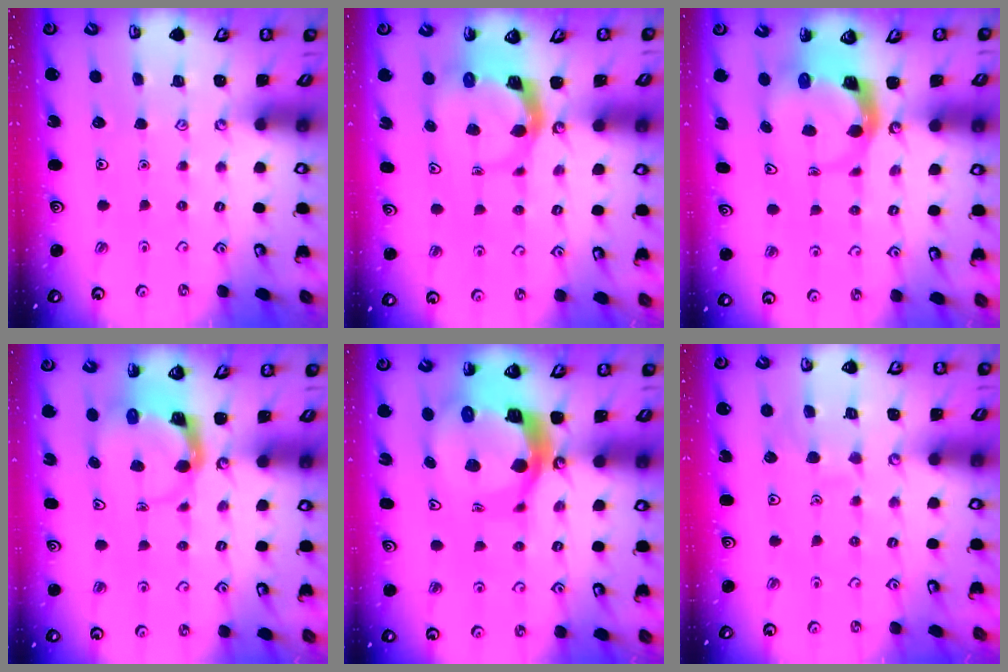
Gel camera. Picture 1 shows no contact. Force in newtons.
{"total": 4.8, "press": 4.7, "slide": 0.8}
{"total": 5.1, "press": 5.0, "slide": 0.7}
{"total": 3.9, "press": 3.8, "slide": 0.5}
{"total": 14.9, "press": 14.8, "slide": 1.8}
{"total": 6.0, "press": 6.0, "slide": 0.5}